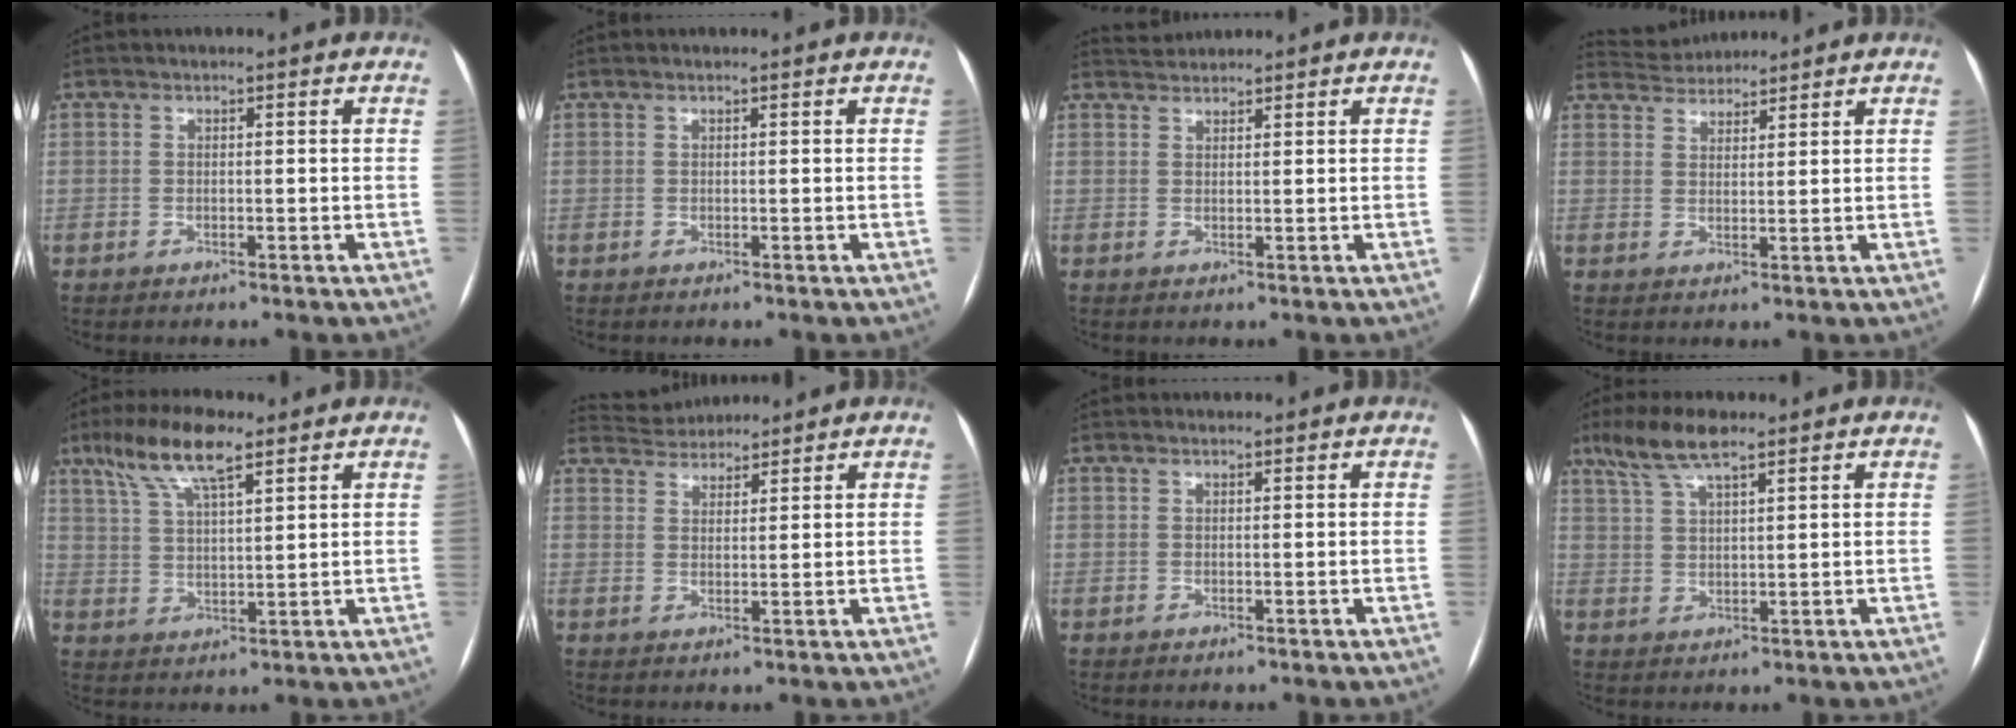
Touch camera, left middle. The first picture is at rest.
{"total": 0.0}
{"total": 2.0, "force": [2.0, 0.1, -0.4], "torque": [-0.003, 0.016, 0.041]}
{"total": 5.0, "force": [4.9, 1.0, 0.2], "torque": [-0.009, 0.027, 0.083]}
{"total": 9.7, "force": [6.4, 2.0, 7.1], "torque": [-0.143, 0.020, 0.119]}
{"total": 5.1, "force": [5.0, 1.0, 0.3], "torque": [-0.010, 0.026, 0.085]}
{"total": 0.6, "force": [0.5, 0.2, 0.2], "torque": [-0.015, 0.009, 0.010]}
{"total": 7.1, "force": [5.1, 1.2, 4.7], "torque": [-0.101, 0.017, 0.096]}